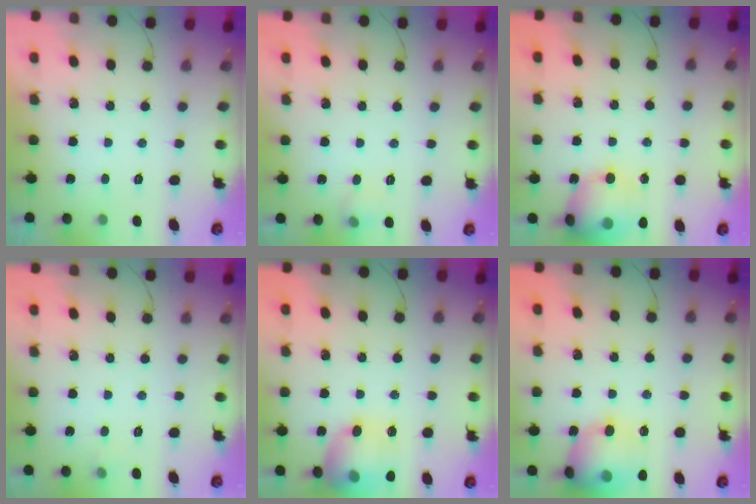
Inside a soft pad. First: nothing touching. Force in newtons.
{"total": 5.3, "press": 5.0, "slide": 1.7}
{"total": 16.2, "press": 15.2, "slide": 5.6}
{"total": 3.0, "press": 2.8, "slide": 1.1}
{"total": 16.8, "press": 16.7, "slide": 1.6}
{"total": 15.6, "press": 15.2, "slide": 3.4}